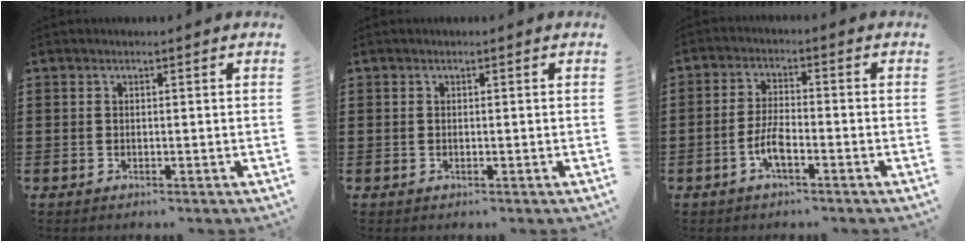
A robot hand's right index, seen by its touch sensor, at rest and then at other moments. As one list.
[{"total": 0.0}, {"total": 4.6, "force": [-2.2, 1.4, 3.8], "torque": [-0.093, -0.002, -0.049]}]